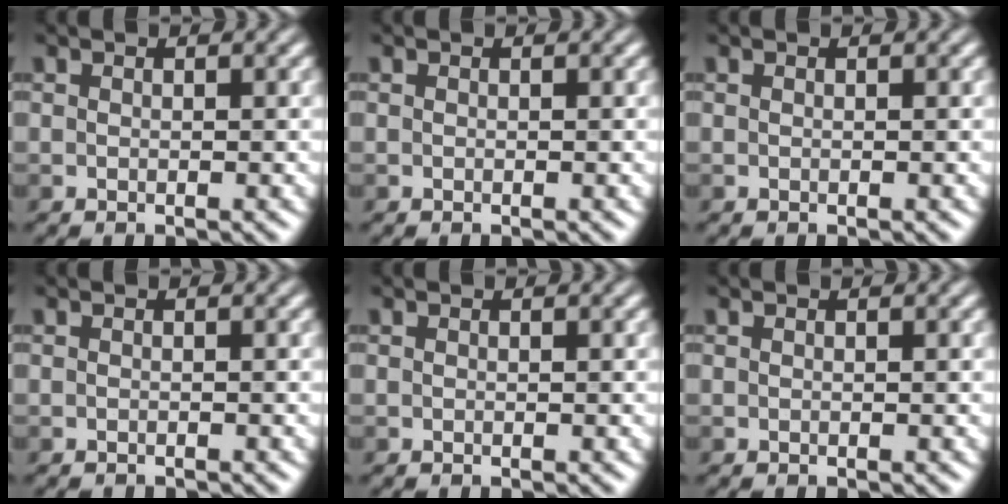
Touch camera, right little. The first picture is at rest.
{"total": 0.0}
{"total": 0.0}
{"total": 0.8, "force": [-0.8, 0.0, -0.2], "torque": [0.007, -0.005, -0.015]}
{"total": 0.0}
{"total": 0.0}